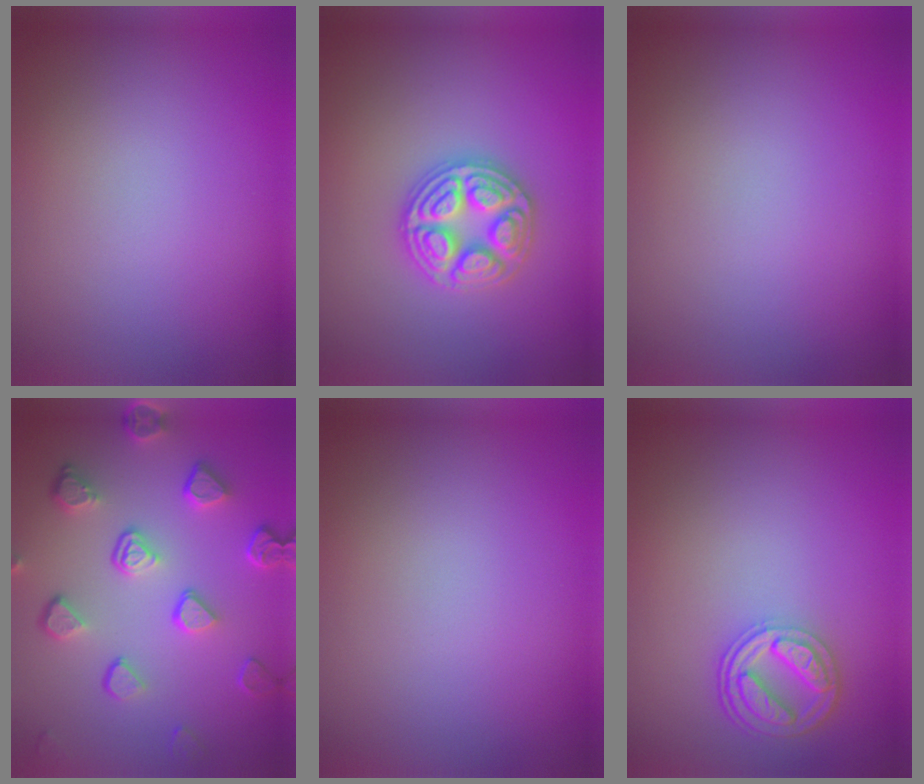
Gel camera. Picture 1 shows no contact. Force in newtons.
{"total": 4.9, "press": 4.9, "slide": 0.5}
{"total": 0.0}
{"total": 5.4, "press": 4.2, "slide": 3.4}
{"total": 0.0}
{"total": 4.2, "press": 3.4, "slide": 2.4}